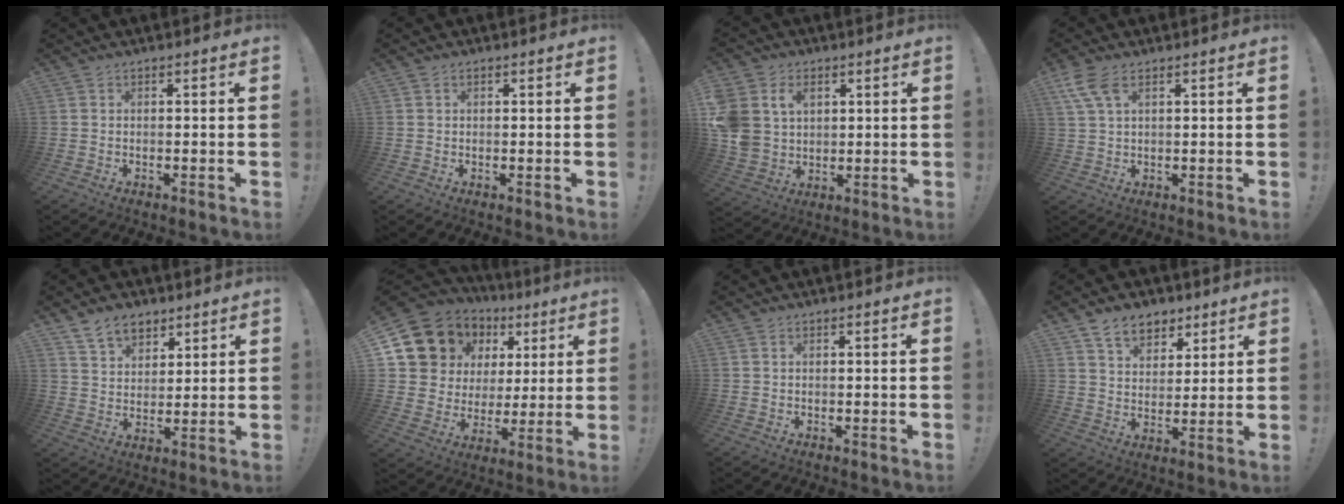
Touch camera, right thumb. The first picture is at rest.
{"total": 0.6, "force": [0.3, 0.5, 0.2], "torque": [-0.011, 0.004, 0.008]}
{"total": 11.4, "force": [3.9, 9.2, 5.5], "torque": [-0.118, -0.014, 0.080]}
{"total": 6.9, "force": [3.5, 3.1, 5.1], "torque": [-0.113, -0.002, 0.069]}
{"total": 9.1, "force": [6.3, 5.8, 3.2], "torque": [-0.050, -0.034, 0.122]}
{"total": 11.4, "force": [6.6, 8.8, 2.7], "torque": [-0.054, -0.051, 0.140]}
{"total": 0.0}
{"total": 9.8, "force": [6.5, 6.4, 3.4], "torque": [-0.050, -0.036, 0.125]}